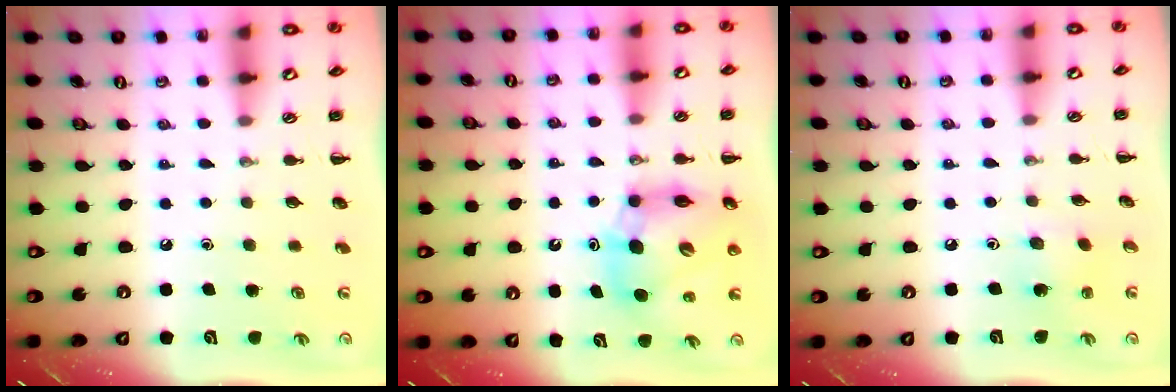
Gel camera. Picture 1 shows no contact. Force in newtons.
{"total": 11.2, "press": 10.7, "slide": 3.4}
{"total": 1.9, "press": 1.8, "slide": 0.7}